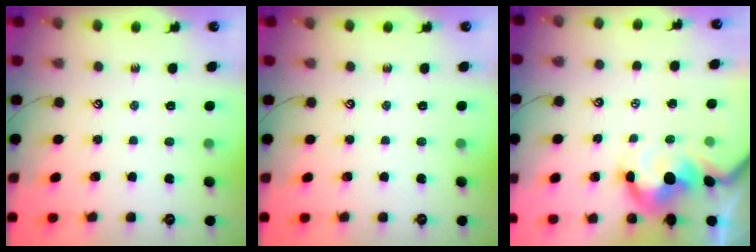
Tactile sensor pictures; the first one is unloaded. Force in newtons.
{"total": 0.0}
{"total": 5.6, "press": 5.4, "slide": 1.7}